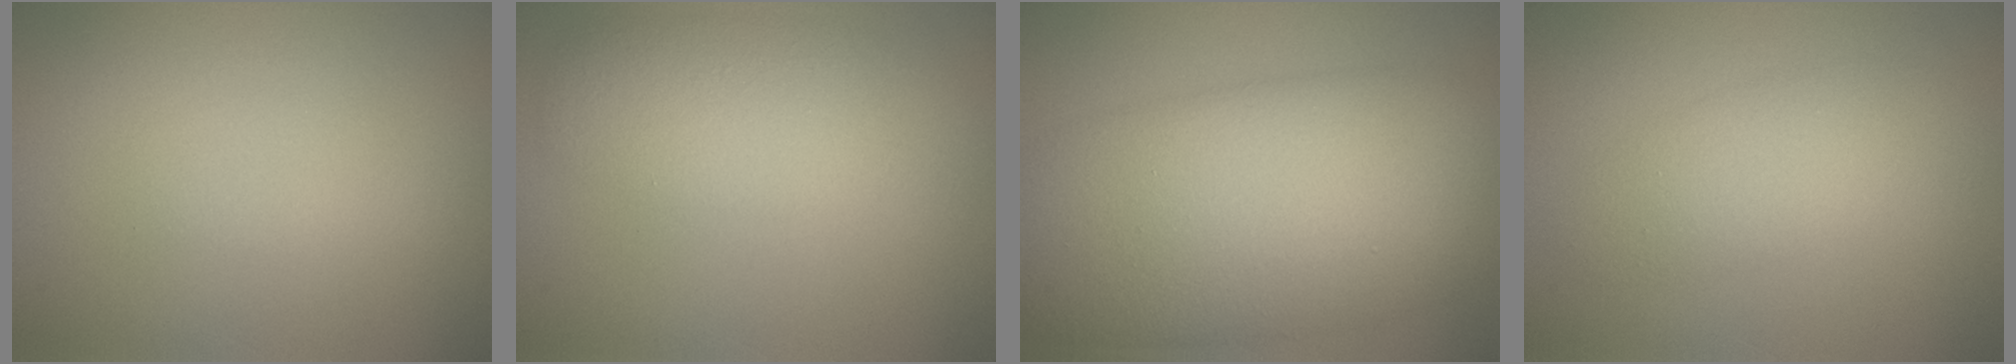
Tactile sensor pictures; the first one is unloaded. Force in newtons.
{"total": 4.2, "press": 4.2, "slide": 0.1}
{"total": 13.4, "press": 13.4, "slide": 0.3}
{"total": 3.0, "press": 3.0, "slide": 0.1}